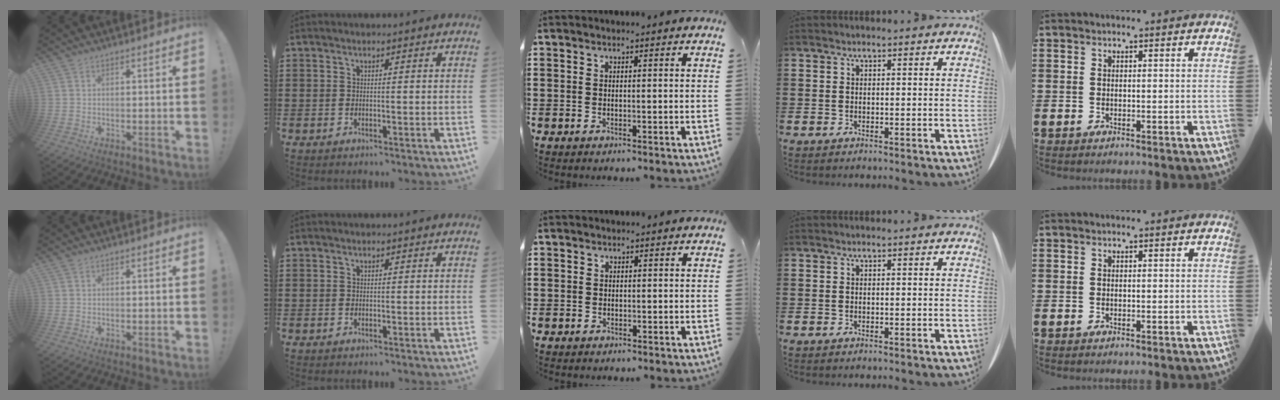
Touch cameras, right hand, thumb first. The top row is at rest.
{"middle": {"total": 0.9, "force": [-0.3, 0.8, -0.1], "torque": [0.001, 0.003, -0.007]}}